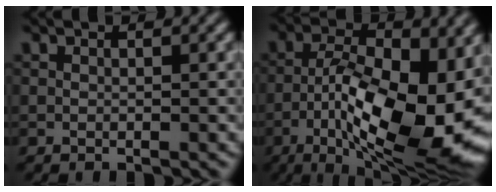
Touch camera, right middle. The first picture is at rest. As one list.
[{"total": 16.0, "force": [-4.6, 6.3, 14.0], "torque": [-0.215, -0.005, -0.076]}]